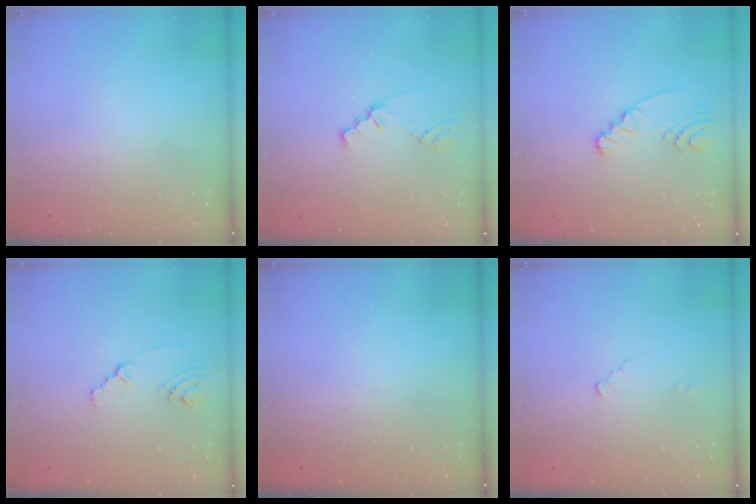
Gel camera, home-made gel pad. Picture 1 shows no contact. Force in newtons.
{"total": 0.9, "press": 0.8, "slide": 0.2}
{"total": 2.9, "press": 2.7, "slide": 1.2}
{"total": 2.3, "press": 2.3, "slide": 0.4}
{"total": 0.0}
{"total": 2.6, "press": 2.6, "slide": 0.3}